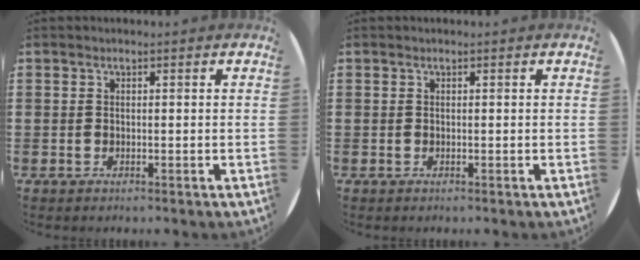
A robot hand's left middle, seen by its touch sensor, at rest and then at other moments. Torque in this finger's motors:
{"motor_torque": [-0.15, 0.02, -0.04, -0.01]}